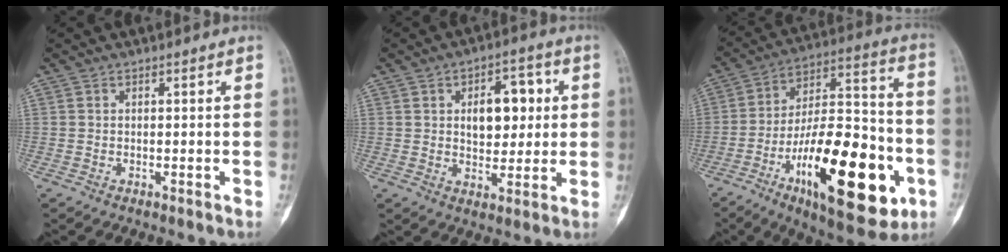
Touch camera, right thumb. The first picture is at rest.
{"total": 9.9, "force": [1.9, 6.0, 7.6], "torque": [-0.068, 0.003, 0.031]}
{"total": 29.3, "force": [-10.6, 11.3, 24.8], "torque": [-0.373, 0.047, -0.159]}